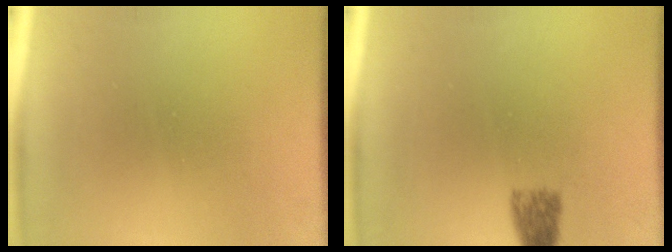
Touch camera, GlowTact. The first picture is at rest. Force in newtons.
{"total": 2.7}